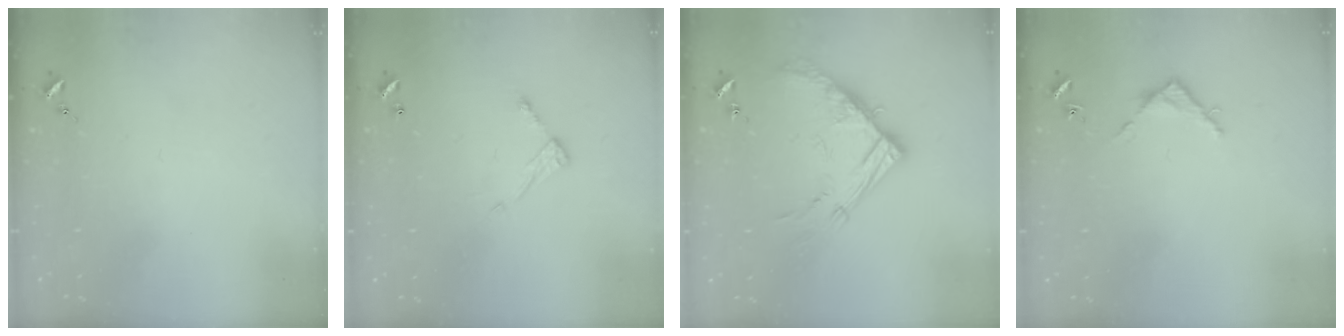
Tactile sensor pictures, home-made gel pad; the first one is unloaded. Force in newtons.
{"total": 6.6, "press": 6.6, "slide": 0.3}
{"total": 15.1, "press": 15.1, "slide": 1.5}
{"total": 3.6, "press": 3.6, "slide": 0.3}